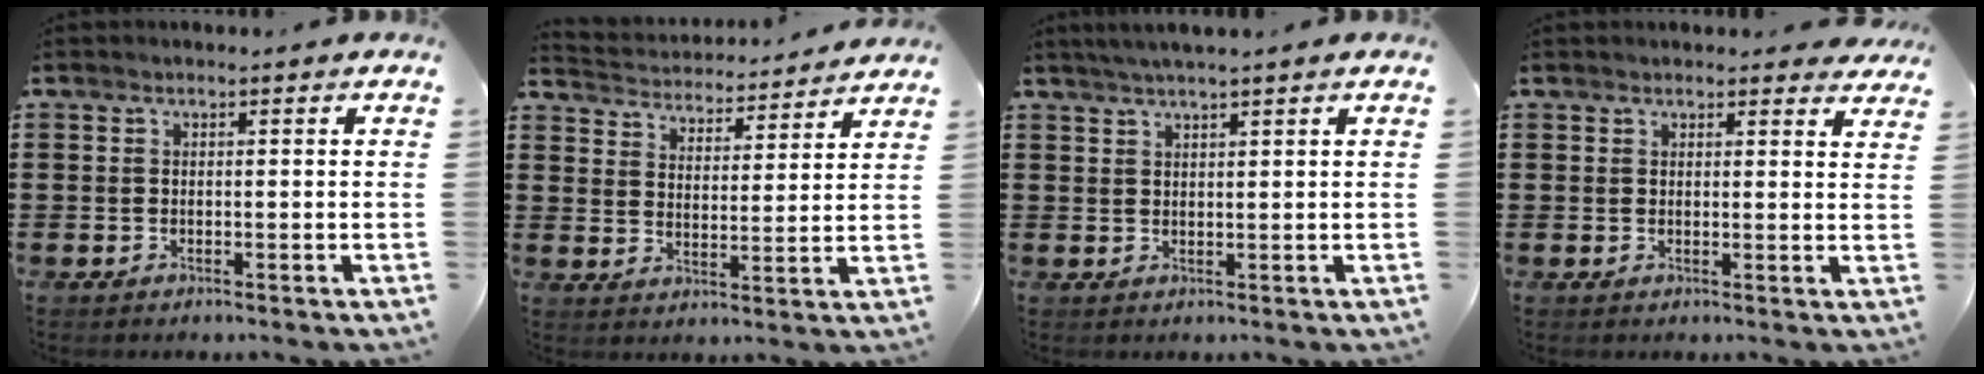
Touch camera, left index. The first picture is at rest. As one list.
[{"total": 3.8, "force": [3.8, 0.0, -0.4], "torque": [-0.017, -0.033, 0.060]}, {"total": 2.1, "force": [1.8, -0.4, 0.9], "torque": [-0.020, 0.001, 0.034]}, {"total": 2.2, "force": [2.1, 0.4, 0.3], "torque": [-0.003, -0.004, 0.039]}]